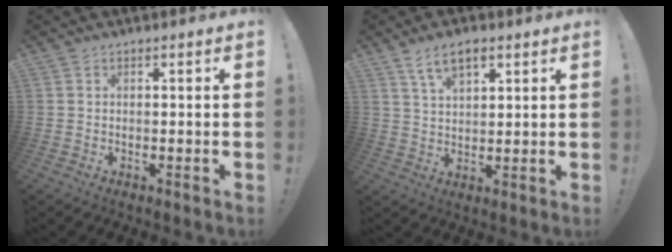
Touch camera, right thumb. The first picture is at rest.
{"total": 7.5, "force": [4.3, 3.5, 5.1], "torque": [-0.089, -0.006, 0.080]}